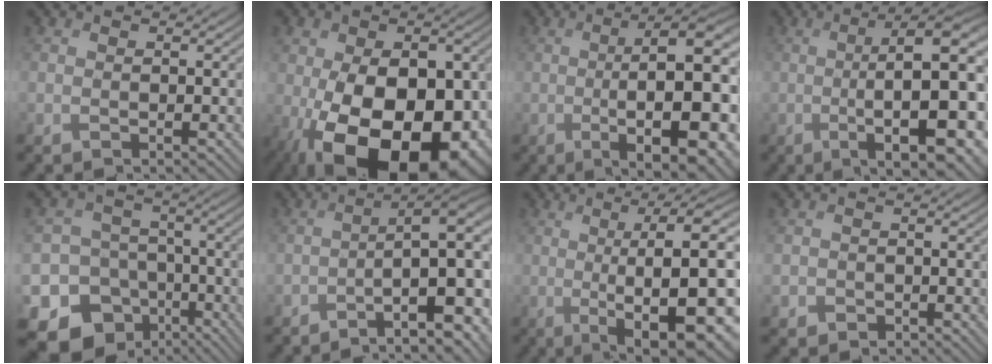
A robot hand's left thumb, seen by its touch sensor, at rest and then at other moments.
{"total": 20.4, "force": [-6.0, 12.3, 15.2], "torque": [-0.201, -0.046, -0.064]}
{"total": 16.7, "force": [-2.3, 5.4, 15.7], "torque": [-0.223, -0.017, -0.026]}
{"total": 16.8, "force": [-1.8, 5.0, 16.0], "torque": [-0.217, -0.011, -0.020]}
{"total": 15.6, "force": [-9.1, 12.0, 4.2], "torque": [-0.114, -0.048, -0.136]}
{"total": 11.7, "force": [-4.0, 3.6, 10.4], "torque": [-0.123, 0.005, -0.059]}
{"total": 18.2, "force": [-0.7, 5.0, 17.5], "torque": [-0.219, 0.005, 0.010]}
{"total": 1.7, "force": [-0.8, 1.5, 0.2], "torque": [-0.001, -0.008, -0.017]}